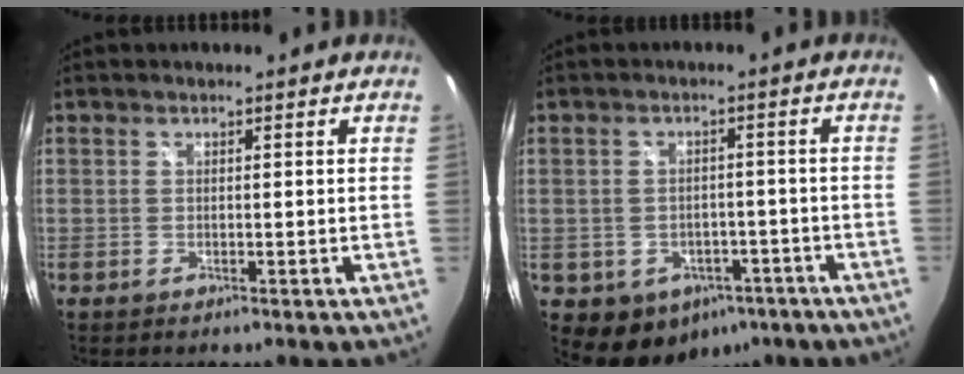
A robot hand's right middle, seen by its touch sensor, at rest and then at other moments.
{"total": 9.5, "force": [-4.8, 7.6, 3.2], "torque": [-0.079, 0.008, -0.039]}